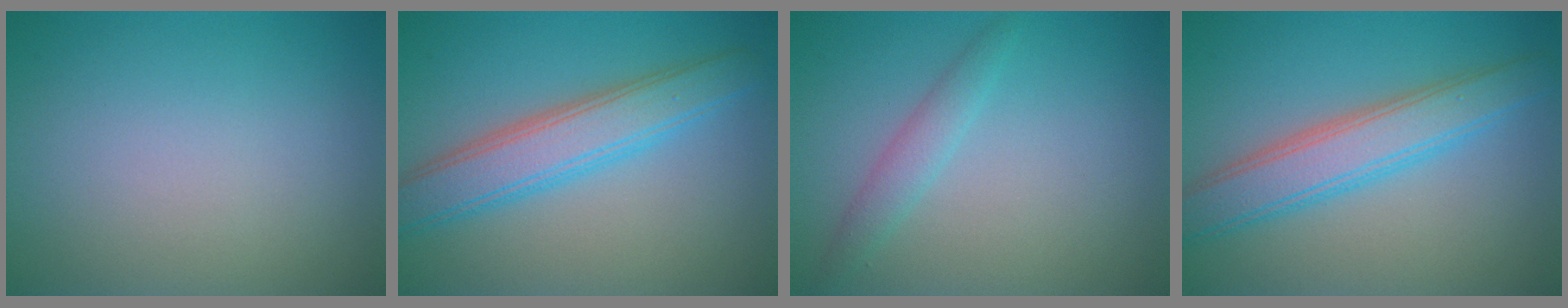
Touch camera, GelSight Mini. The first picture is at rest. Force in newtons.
{"total": 5.2, "press": 5.2, "slide": 0.1}
{"total": 1.8, "press": 1.8, "slide": 0.1}
{"total": 5.1, "press": 5.1, "slide": 0.1}